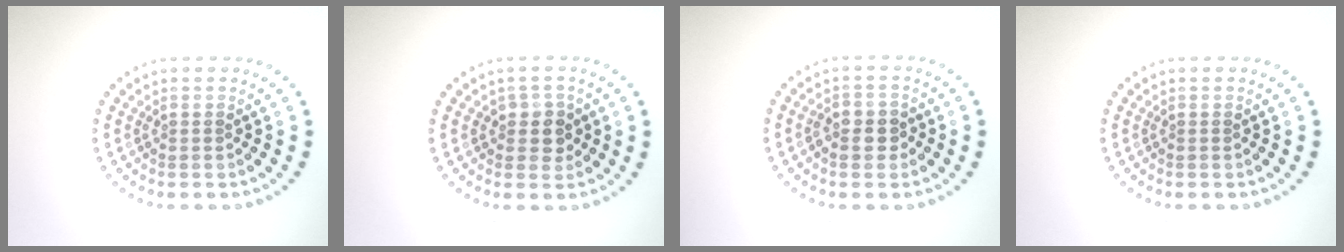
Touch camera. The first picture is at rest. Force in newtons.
{"total": 2.1, "press": 1.9, "slide": 0.9}
{"total": 2.2, "press": 2.1, "slide": 0.5}
{"total": 0.0}